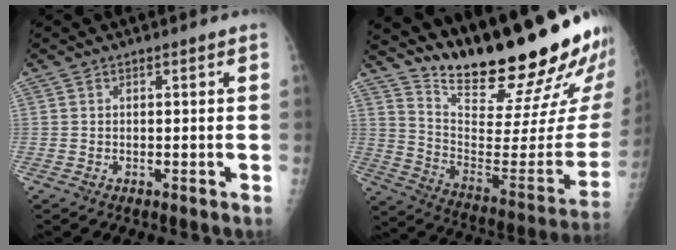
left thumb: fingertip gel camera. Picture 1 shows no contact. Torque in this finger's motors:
{"motor_torque": [2.17, -0.65, 1.38, -1.39, 0.14]}